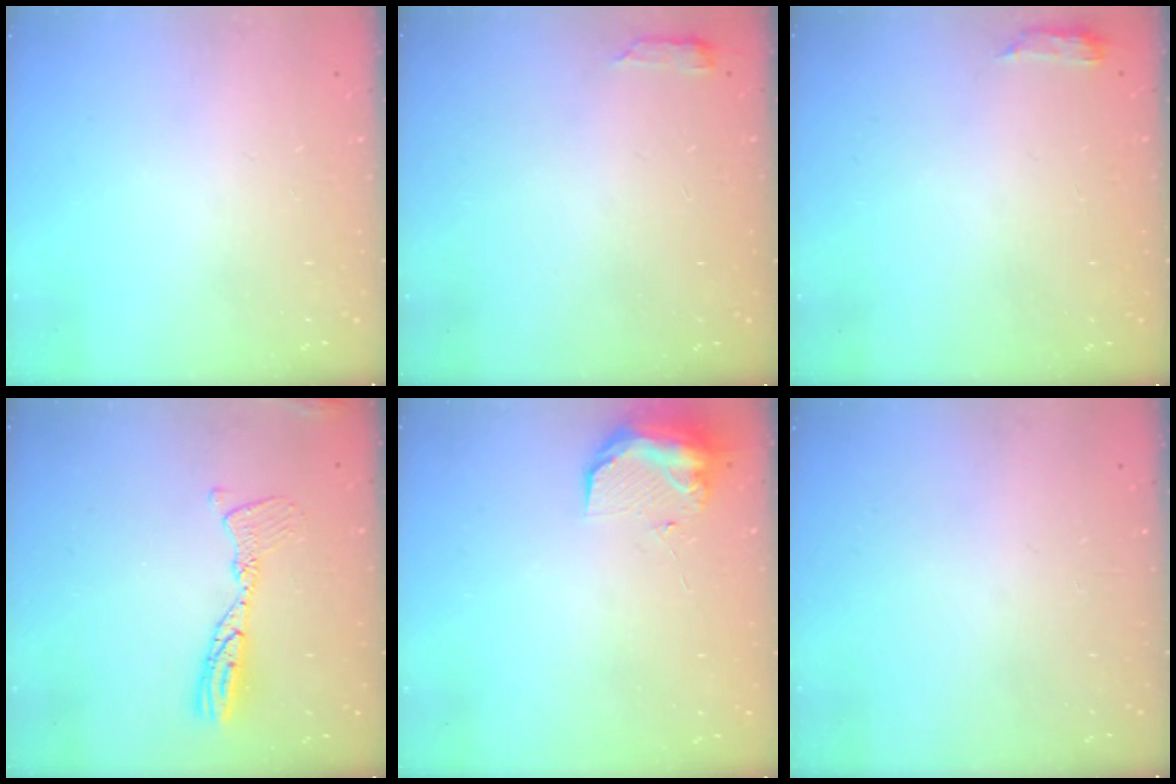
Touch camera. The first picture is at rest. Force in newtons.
{"total": 2.9, "press": 2.8, "slide": 0.6}
{"total": 5.1, "press": 5.0, "slide": 0.9}
{"total": 10.8, "press": 10.8, "slide": 1.0}
{"total": 9.3, "press": 9.2, "slide": 0.7}
{"total": 0.0}